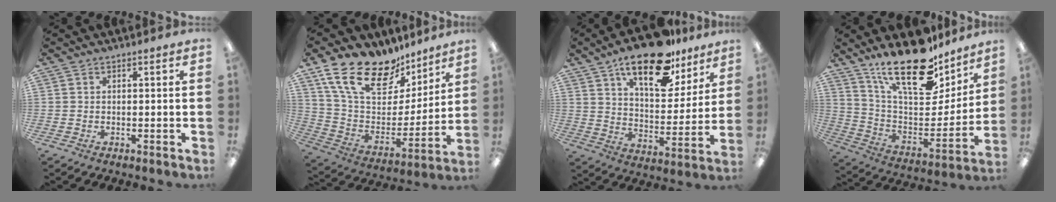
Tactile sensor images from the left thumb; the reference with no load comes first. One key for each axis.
{"total": 21.2, "fx": 14.9, "fy": 10.7, "fz": 10.7, "tx": -0.208, "ty": -0.089, "tz": 0.274}
{"total": 20.5, "fx": 13.9, "fy": 8.7, "fz": 12.3, "tx": -0.191, "ty": -0.073, "tz": 0.234}
{"total": 23.7, "fx": 17.5, "fy": 9.4, "fz": 12.9, "tx": -0.206, "ty": -0.112, "tz": 0.306}